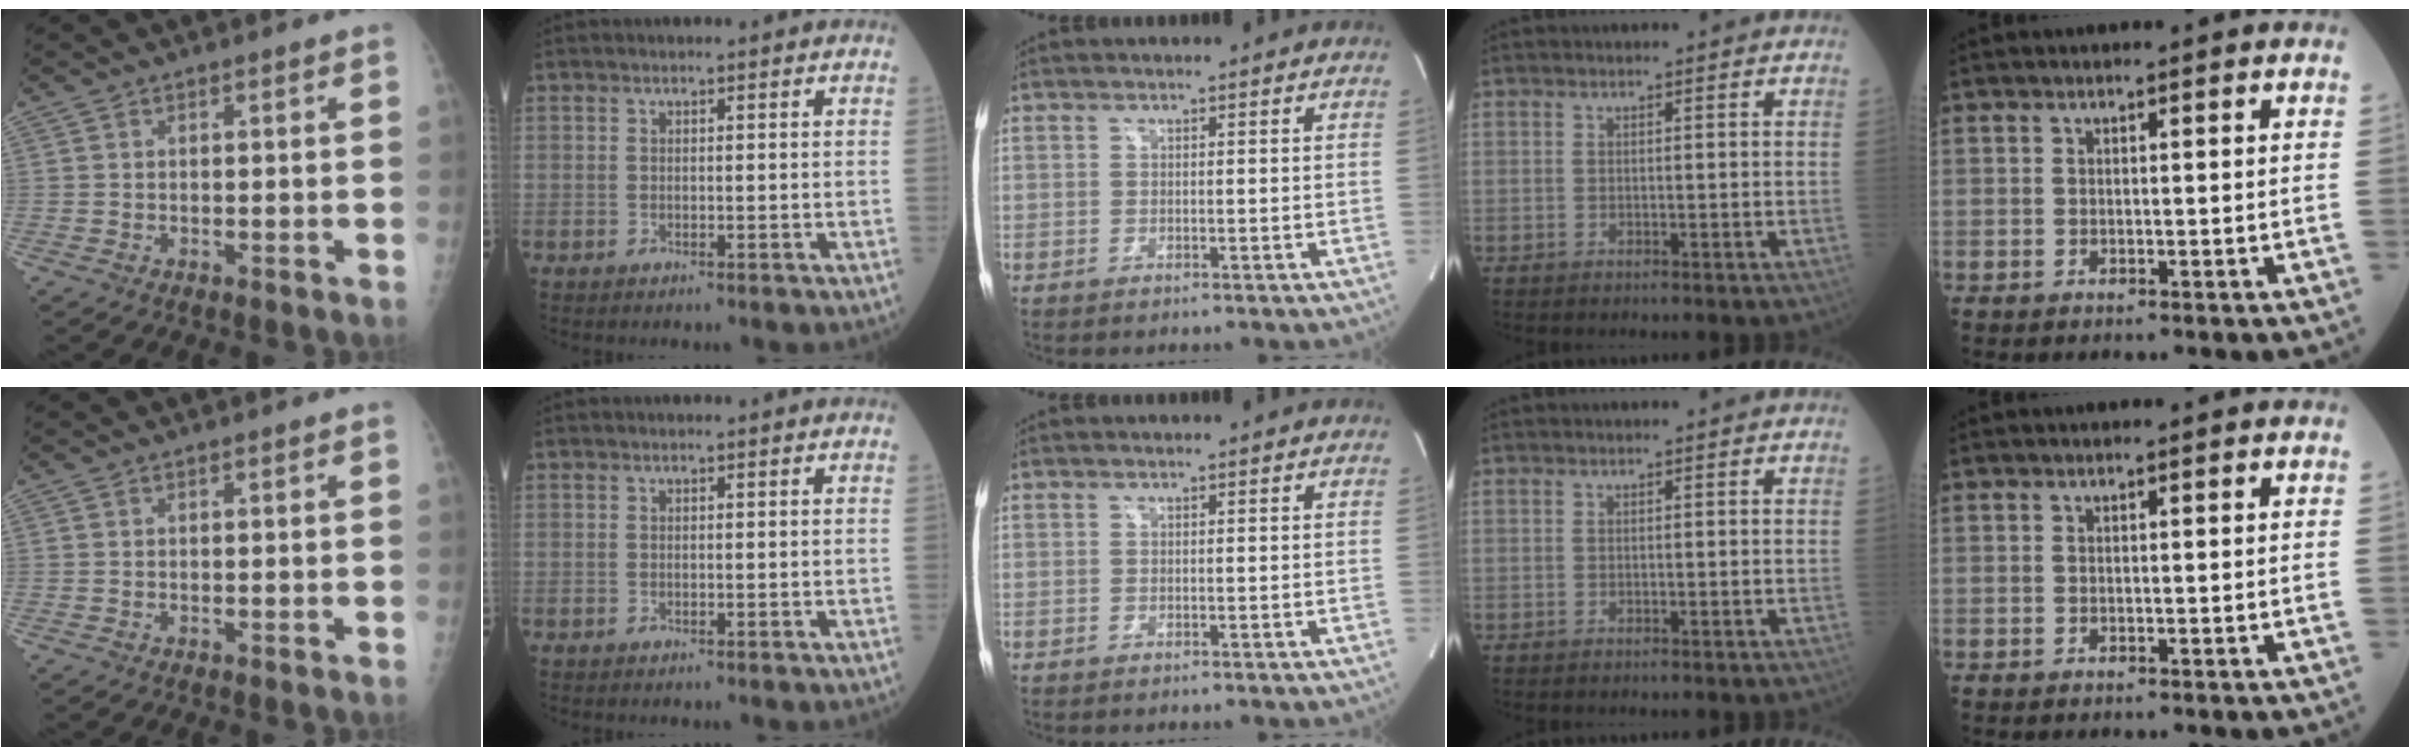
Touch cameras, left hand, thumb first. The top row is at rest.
{}